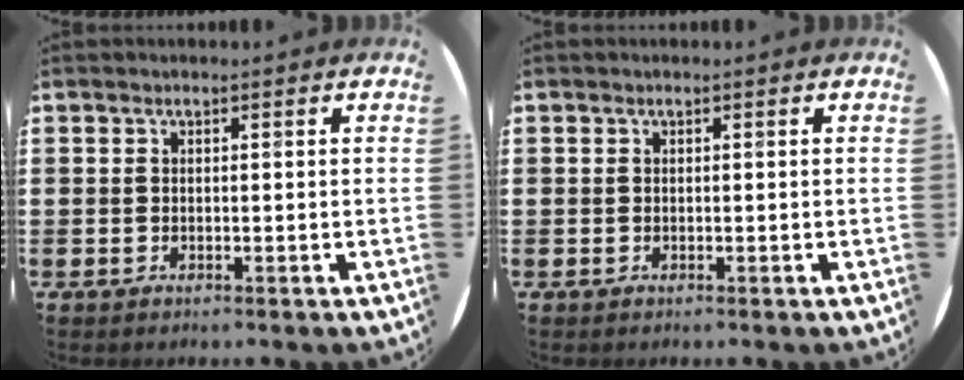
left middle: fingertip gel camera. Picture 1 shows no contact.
{"total": 0.0}